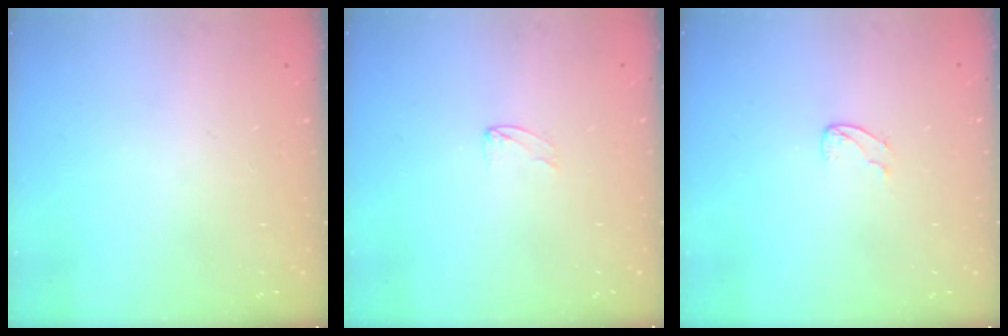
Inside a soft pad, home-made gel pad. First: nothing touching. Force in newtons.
{"total": 2.7, "press": 2.7, "slide": 0.2}
{"total": 4.2, "press": 4.2, "slide": 0.4}